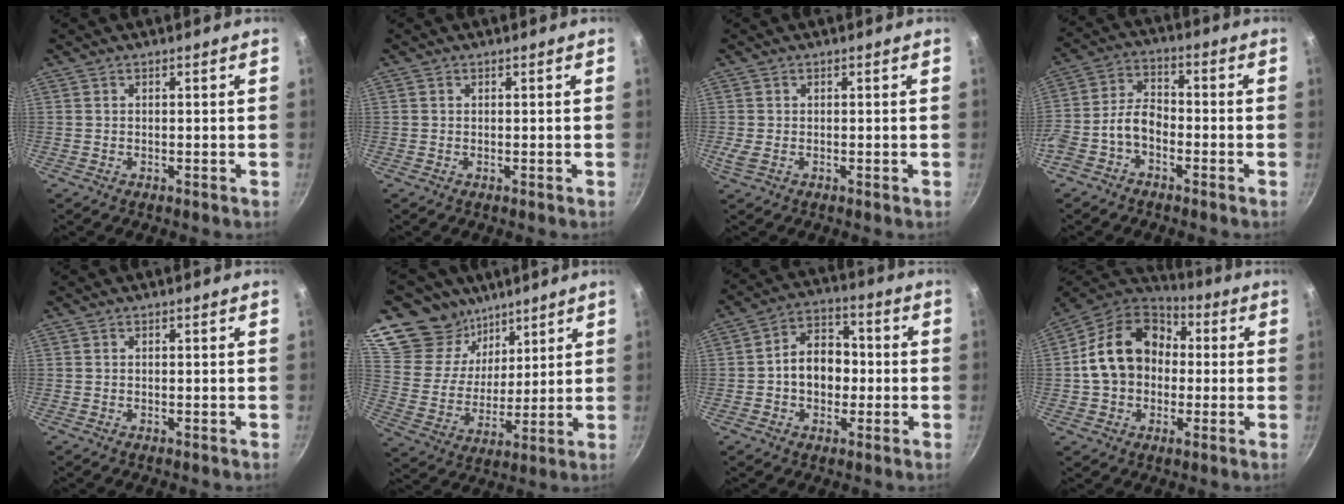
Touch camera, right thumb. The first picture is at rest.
{"total": 0.0}
{"total": 1.0, "force": [-0.1, 0.6, 0.8], "torque": [-0.017, -0.001, -0.001]}
{"total": 7.5, "force": [-3.1, 4.6, 5.0], "torque": [-0.095, 0.048, -0.070]}
{"total": 0.0}
{"total": 17.9, "force": [12.7, 12.0, 3.8], "torque": [-0.038, -0.076, 0.229]}
{"total": 10.1, "force": [-0.9, 7.6, 6.6], "torque": [-0.062, 0.027, -0.025]}
{"total": 17.8, "force": [1.3, 13.7, 11.2], "torque": [-0.175, 0.037, 0.009]}